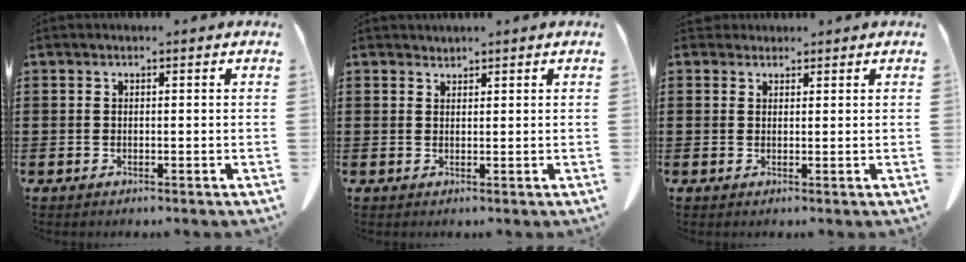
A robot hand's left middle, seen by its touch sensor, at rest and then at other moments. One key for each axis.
{"total": 1.1, "fx": 1.1, "fy": 0.2, "fz": -0.1, "tx": -0.001, "ty": -0.001, "tz": 0.021}
{"total": 1.6, "fx": 1.4, "fy": 0.7, "fz": 0.0, "tx": -0.004, "ty": 0.003, "tz": 0.028}